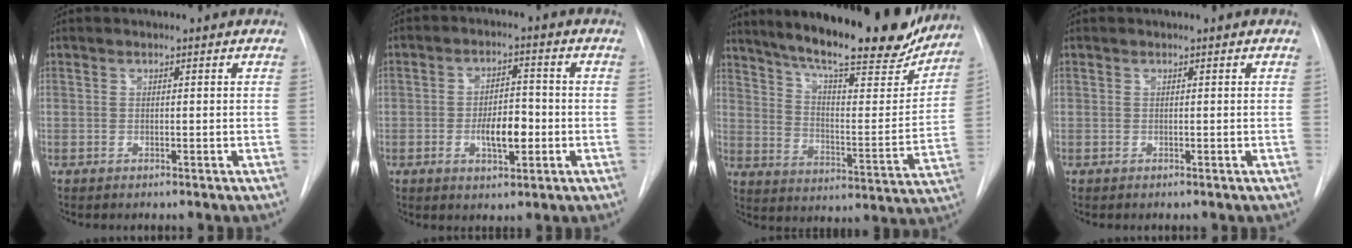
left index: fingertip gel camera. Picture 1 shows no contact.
{"total": 6.3, "force": [-1.6, 2.5, 5.6], "torque": [-0.096, 0.006, -0.022]}
{"total": 25.0, "force": [20.7, 4.4, 13.3], "torque": [-0.205, -0.023, 0.286]}
{"total": 0.0}